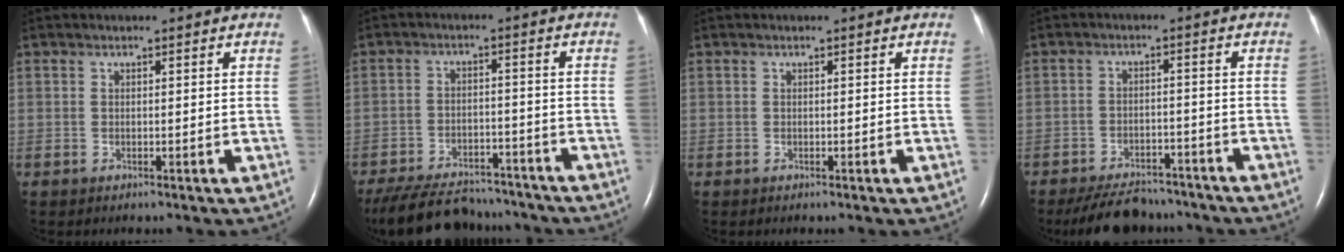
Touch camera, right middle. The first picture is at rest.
{"total": 15.3, "force": [-13.5, 4.8, 5.4], "torque": [-0.123, -0.012, -0.199]}
{"total": 0.0}
{"total": 9.5, "force": [-8.5, 3.4, 2.8], "torque": [-0.044, -0.004, -0.126]}